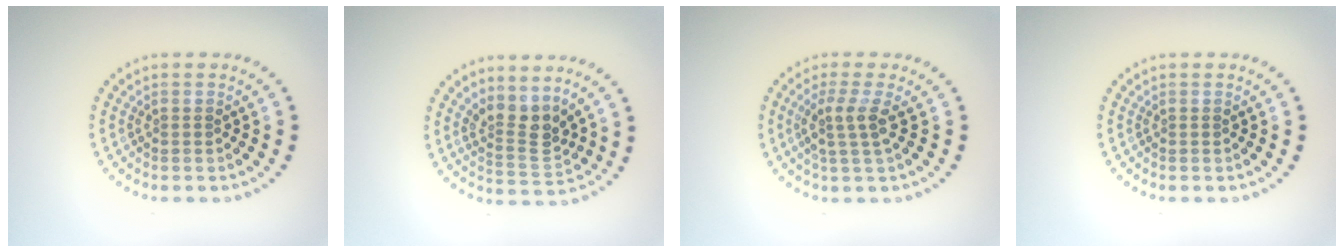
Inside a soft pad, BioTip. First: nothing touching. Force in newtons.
{"total": 3.1, "press": 2.6, "slide": 1.7}
{"total": 2.5, "press": 2.0, "slide": 1.6}
{"total": 0.0}